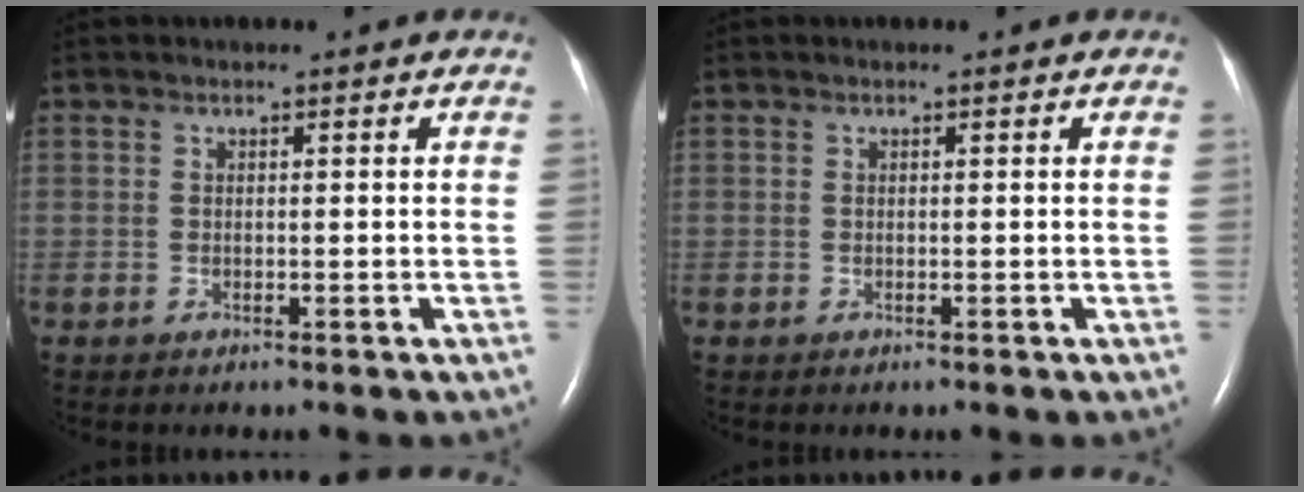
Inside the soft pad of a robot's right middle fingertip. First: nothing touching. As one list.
[{"total": 0.0}]